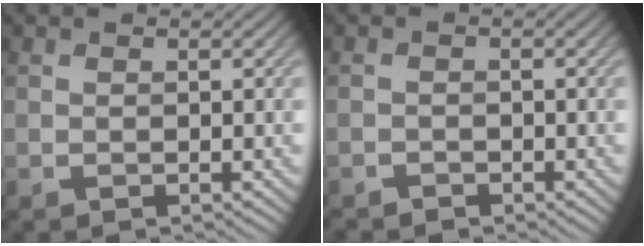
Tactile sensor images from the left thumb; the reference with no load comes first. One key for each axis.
{"total": 1.2, "fx": -1.1, "fy": 0.5, "fz": 0.1, "tx": -0.001, "ty": 0.000, "tz": -0.024}